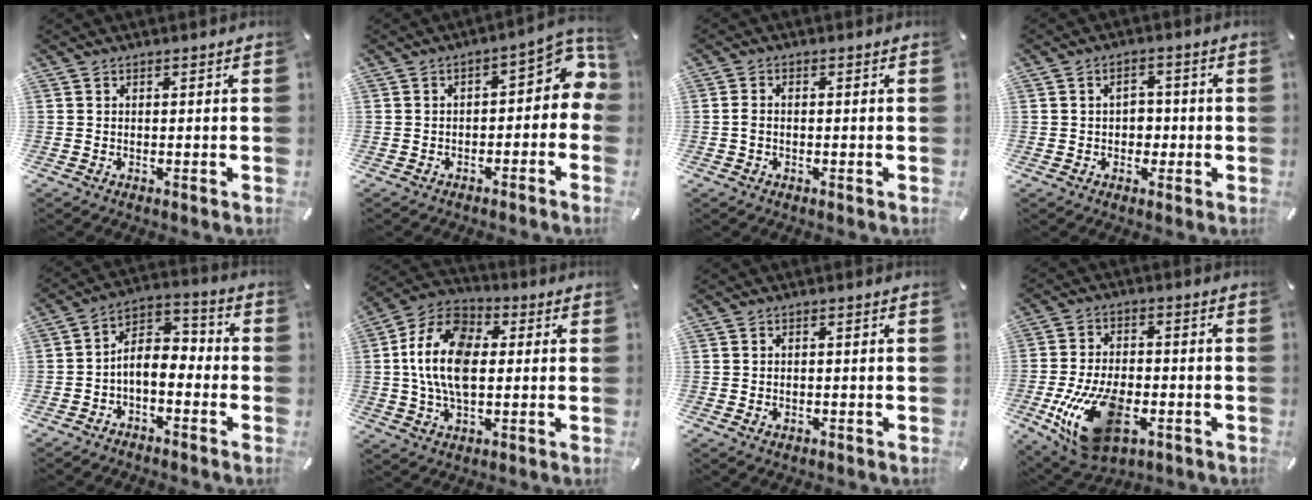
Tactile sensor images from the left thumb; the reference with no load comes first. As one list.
[{"total": 8.5, "force": [1.3, 4.7, 6.9], "torque": [-0.078, -0.015, 0.017]}, {"total": 1.7, "force": [-0.4, 1.0, 1.3], "torque": [-0.025, 0.002, -0.008]}, {"total": 3.9, "force": [-0.3, 3.1, 2.4], "torque": [-0.030, 0.002, -0.012]}, {"total": 7.0, "force": [-2.6, 4.7, 4.5], "torque": [-0.089, 0.009, -0.050]}, {"total": 15.3, "force": [0.9, 10.2, 11.3], "torque": [-0.246, 0.011, 0.016]}, {"total": 0.7, "force": [-0.2, 0.6, 0.3], "torque": [-0.008, 0.003, -0.004]}, {"total": 17.7, "force": [-5.6, 10.1, 13.4], "torque": [-0.249, 0.009, -0.087]}]